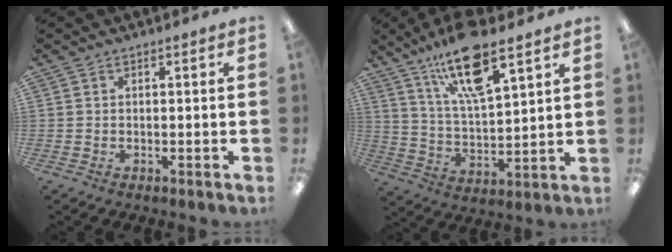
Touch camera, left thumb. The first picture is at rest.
{"total": 16.6, "force": [11.2, 5.0, 11.1], "torque": [-0.198, -0.047, 0.189]}